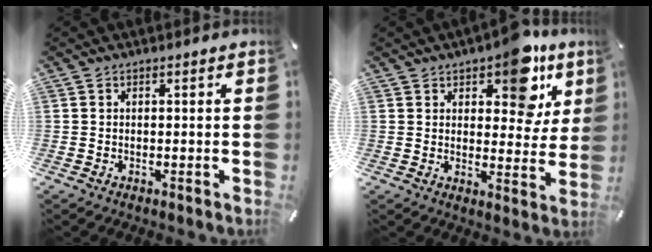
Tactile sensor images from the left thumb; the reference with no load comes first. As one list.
[{"total": 12.3, "force": [7.8, 6.3, 7.1], "torque": [-0.074, -0.052, 0.131]}]